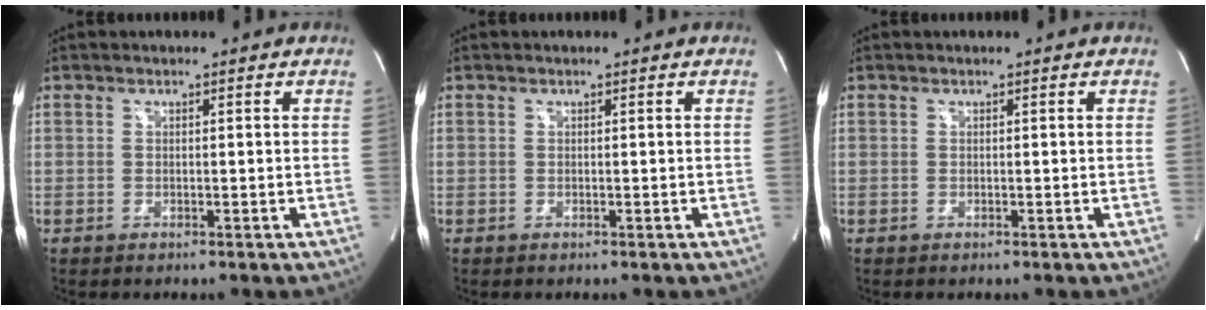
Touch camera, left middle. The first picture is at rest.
{"total": 0.0}
{"total": 0.0}